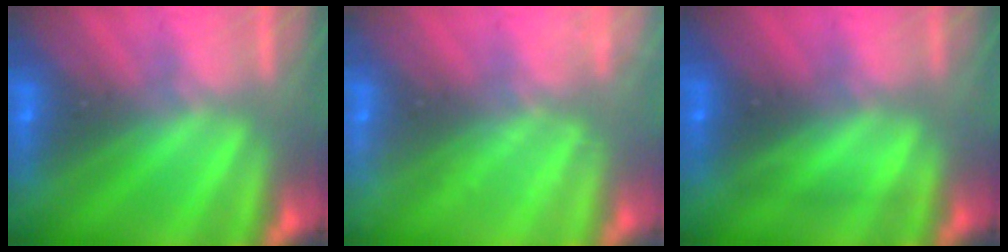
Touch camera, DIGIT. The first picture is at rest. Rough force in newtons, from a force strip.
{"total": 2.2}
{"total": 1.9}